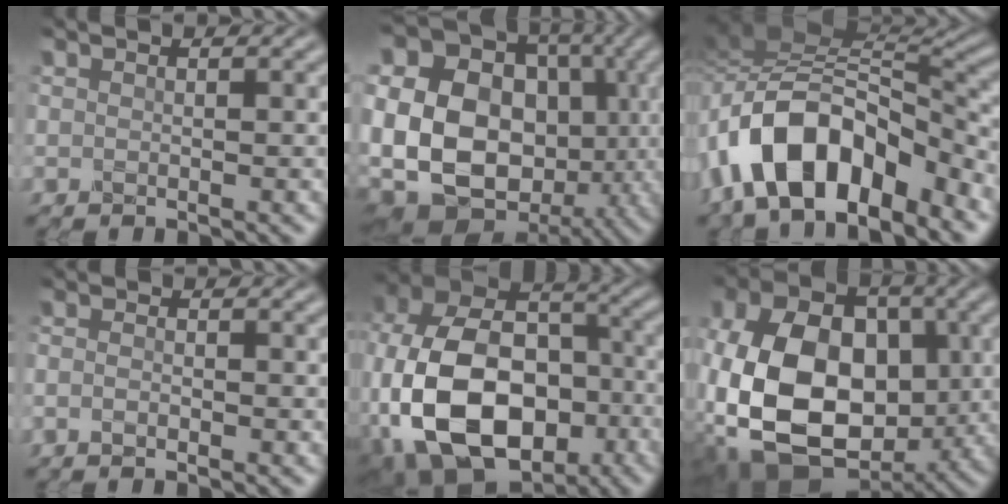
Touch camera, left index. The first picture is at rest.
{"total": 21.8, "force": [-1.1, 17.9, 12.3], "torque": [-0.245, -0.009, -0.056]}
{"total": 13.0, "force": [-6.4, 6.7, 9.1], "torque": [-0.159, -0.001, -0.118]}
{"total": 1.4, "force": [-0.6, 0.6, 1.1], "torque": [-0.018, -0.003, -0.014]}
{"total": 17.7, "force": [-5.3, 12.3, 11.6], "torque": [-0.236, -0.020, -0.081]}
{"total": 14.7, "force": [-1.8, 10.3, 10.3], "torque": [-0.216, -0.020, -0.035]}